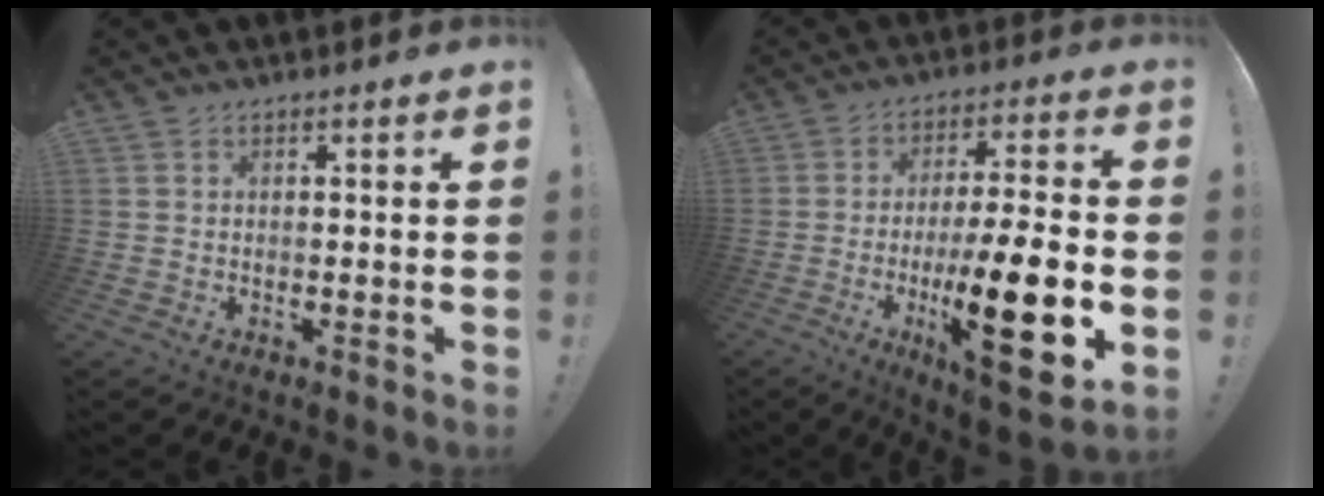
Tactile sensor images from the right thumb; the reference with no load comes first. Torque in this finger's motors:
{"motor_torque": [2.20, 2.81, 1.38, -1.40, 0.51]}